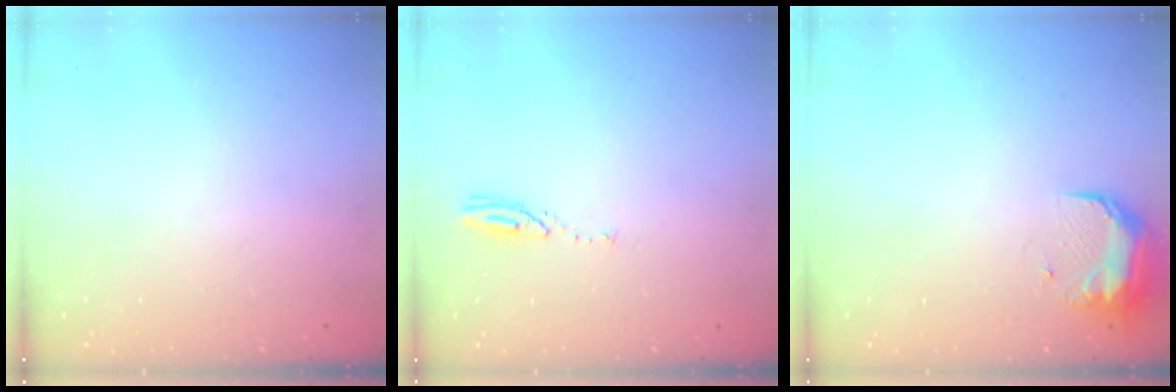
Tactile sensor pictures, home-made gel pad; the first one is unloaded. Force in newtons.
{"total": 3.7, "press": 3.7, "slide": 0.3}
{"total": 10.0, "press": 9.6, "slide": 2.8}